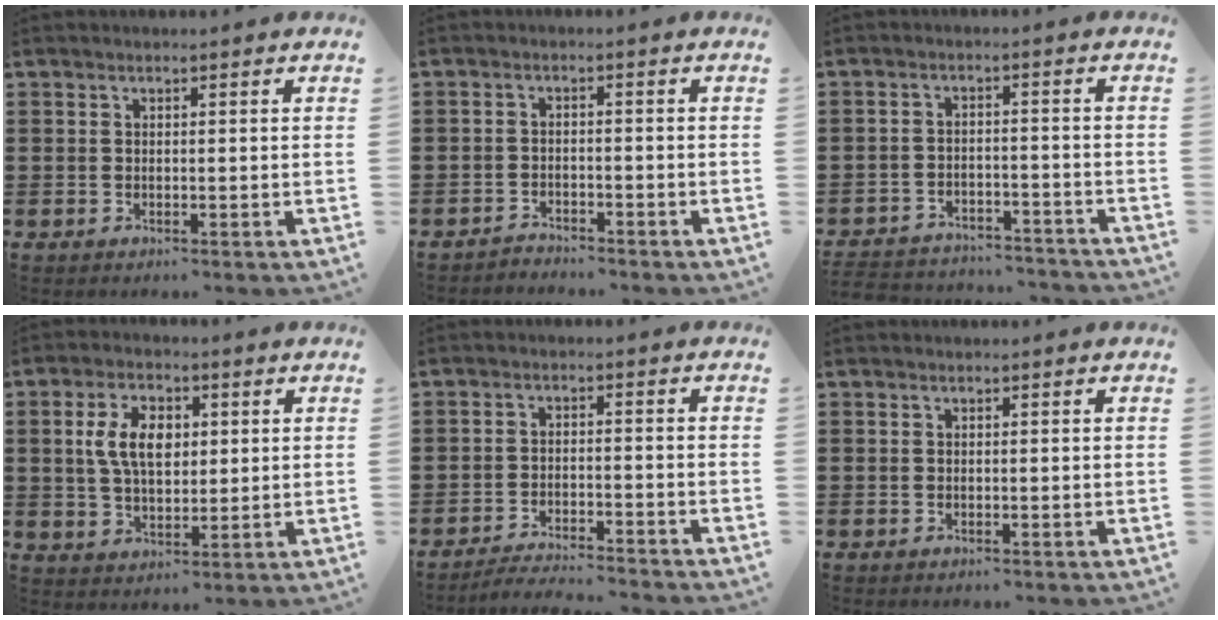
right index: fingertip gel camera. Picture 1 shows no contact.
{"total": 2.1, "force": [-2.1, 0.1, -0.2], "torque": [-0.003, 0.000, -0.046]}
{"total": 3.7, "force": [-3.7, 0.3, 0.1], "torque": [-0.015, -0.002, -0.079]}
{"total": 7.1, "force": [1.7, 4.0, 5.6], "torque": [-0.127, 0.013, 0.026]}
{"total": 3.4, "force": [-3.4, -0.2, 0.4], "torque": [-0.012, -0.001, -0.071]}
{"total": 0.0}